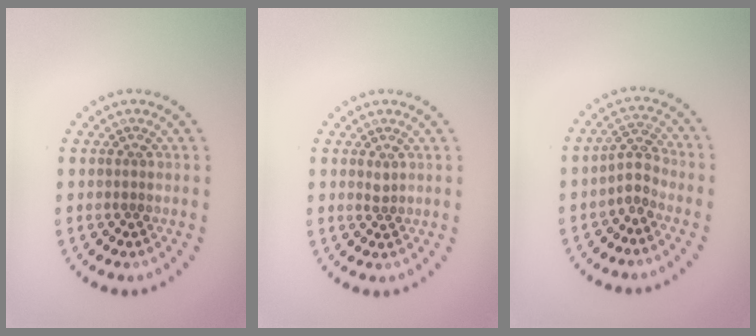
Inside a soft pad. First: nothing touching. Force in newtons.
{"total": 0.5, "press": 0.4, "slide": 0.3}
{"total": 2.0, "press": 1.6, "slide": 1.3}